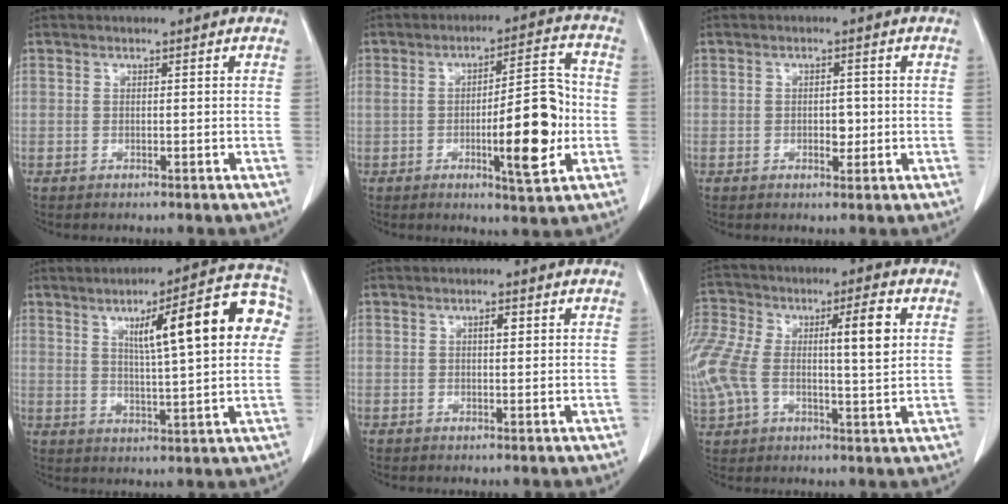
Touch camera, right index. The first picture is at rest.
{"total": 11.4, "force": [-2.0, 2.2, 11.0], "torque": [-0.157, 0.011, -0.026]}
{"total": 2.3, "force": [-0.3, 1.2, 1.9], "torque": [-0.028, 0.001, -0.002]}
{"total": 15.6, "force": [4.4, 2.4, 14.8], "torque": [-0.200, 0.030, 0.055]}
{"total": 1.5, "force": [0.5, 0.6, 1.2], "torque": [-0.020, 0.002, 0.006]}
{"total": 18.5, "force": [2.5, 7.8, 16.6], "torque": [-0.374, 0.036, 0.043]}